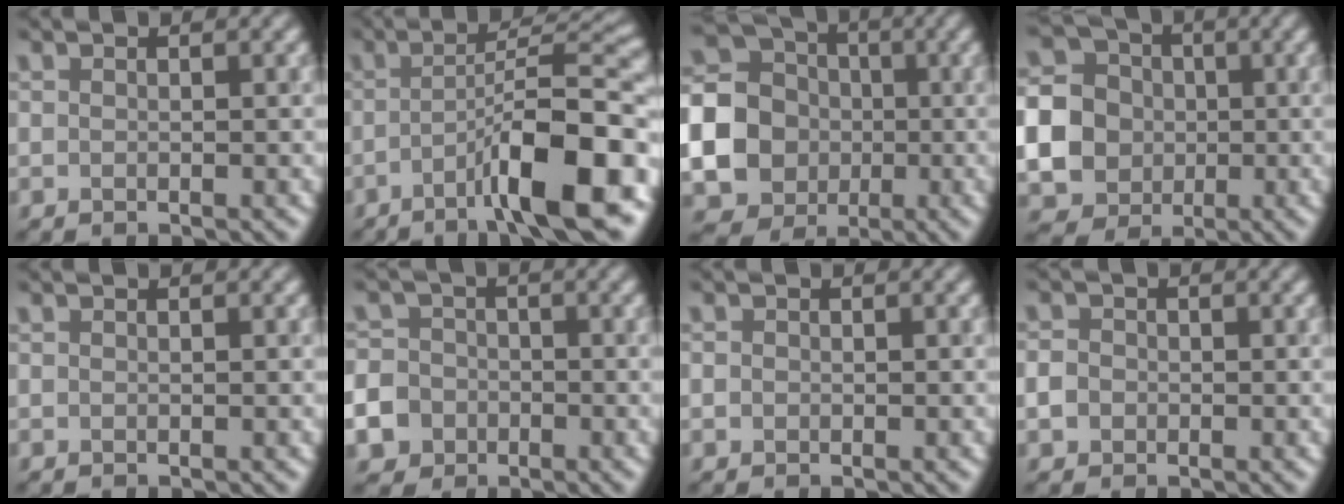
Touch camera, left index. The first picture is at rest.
{"total": 10.9, "force": [-4.7, 2.4, 9.6], "torque": [-0.132, 0.016, -0.078]}
{"total": 21.3, "force": [-2.3, 20.2, 6.2], "torque": [-0.199, -0.012, -0.091]}
{"total": 13.4, "force": [-1.8, 12.6, 4.2], "torque": [-0.145, -0.018, -0.052]}
{"total": 0.0}
{"total": 11.3, "force": [-5.4, 9.6, 2.6], "torque": [-0.072, -0.033, -0.126]}
{"total": 0.8, "force": [-0.1, 0.8, 0.2], "torque": [0.001, -0.005, -0.004]}
{"total": 2.3, "force": [-0.4, 2.1, 0.9], "torque": [-0.006, 0.004, -0.014]}